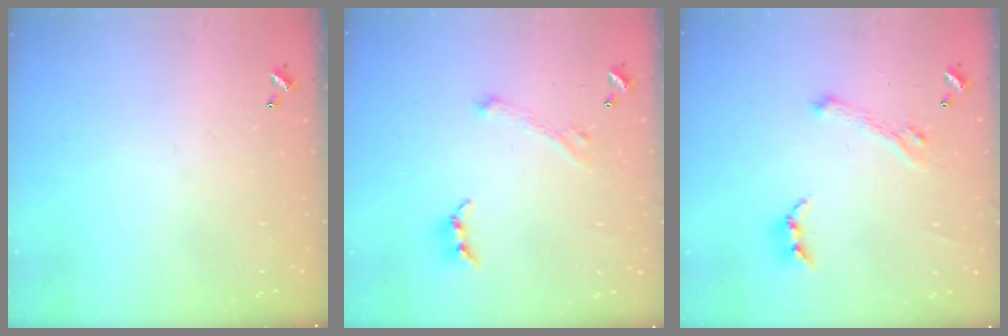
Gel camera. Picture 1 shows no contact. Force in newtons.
{"total": 1.8, "press": 1.7, "slide": 0.6}
{"total": 2.7, "press": 2.7, "slide": 0.4}